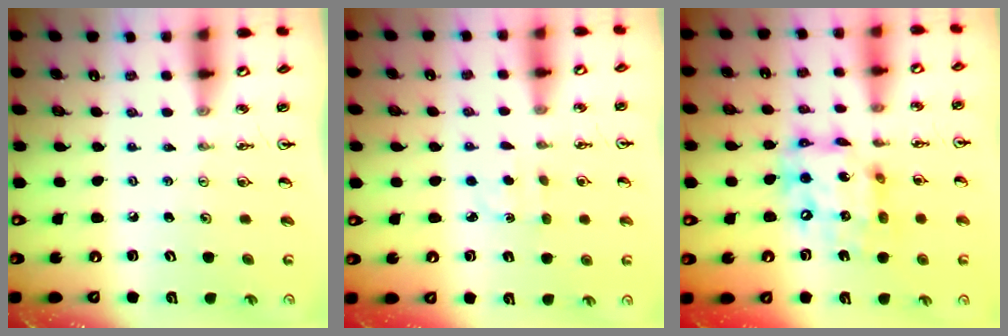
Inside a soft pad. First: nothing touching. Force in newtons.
{"total": 1.6, "press": 1.5, "slide": 0.5}
{"total": 13.6, "press": 13.5, "slide": 1.7}